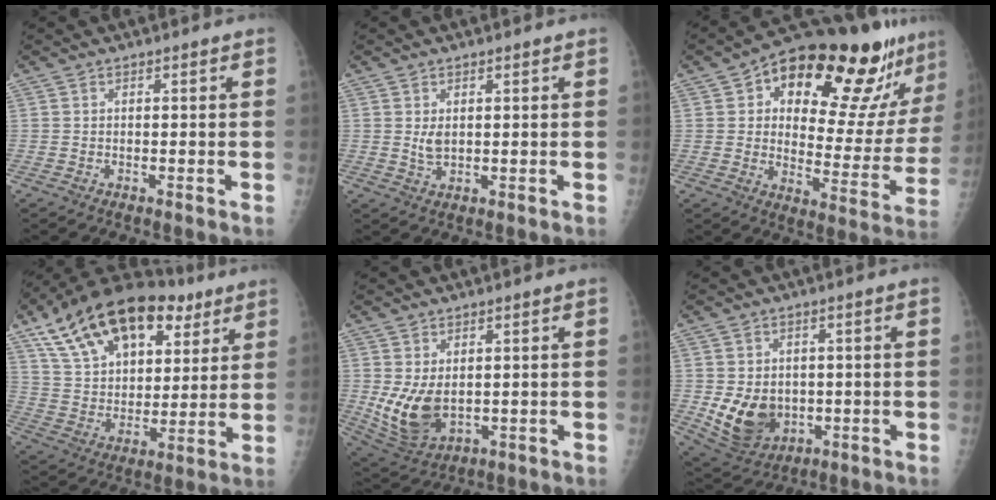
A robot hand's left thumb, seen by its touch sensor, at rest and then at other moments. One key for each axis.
{"total": 2.5, "fx": 0.7, "fy": 1.5, "fz": 1.9, "tx": -0.029, "ty": -0.008, "tz": 0.016}
{"total": 24.6, "fx": 14.9, "fy": 9.6, "fz": 17.2, "tx": -0.194, "ty": -0.042, "tz": 0.213}
{"total": 26.2, "fx": 14.2, "fy": 14.6, "fz": 16.5, "tx": -0.259, "ty": -0.004, "tz": 0.244}
{"total": 9.3, "fx": 0.2, "fy": 6.0, "fz": 7.0, "tx": -0.126, "ty": -0.017, "tz": 0.025}
{"total": 10.4, "fx": -1.1, "fy": 8.1, "fz": 6.4, "tx": -0.086, "ty": -0.007, "tz": 0.006}